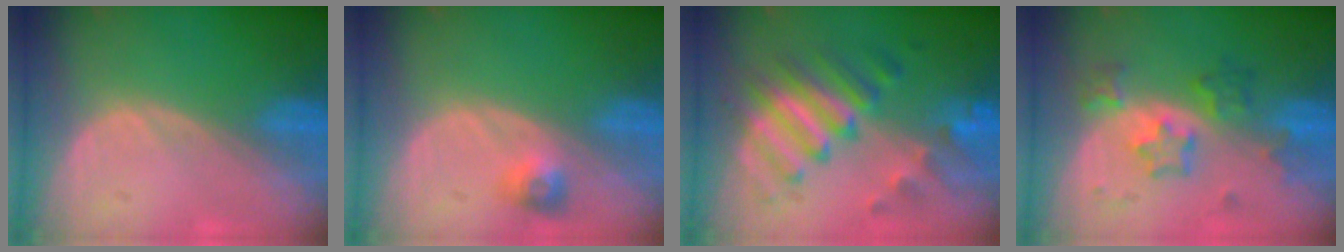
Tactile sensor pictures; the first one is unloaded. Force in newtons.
{"total": 2.9, "press": 2.6, "slide": 1.2}
{"total": 8.7, "press": 8.7, "slide": 0.4}
{"total": 6.1, "press": 5.9, "slide": 1.6}